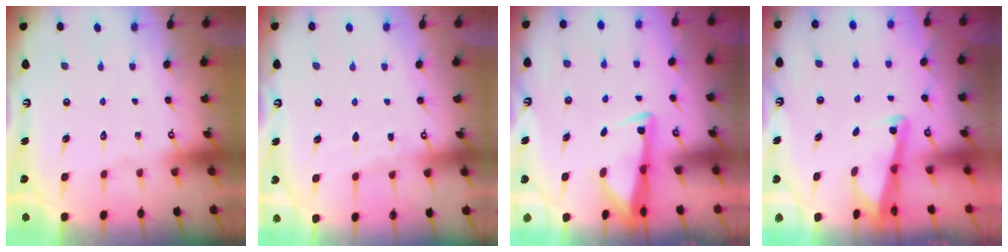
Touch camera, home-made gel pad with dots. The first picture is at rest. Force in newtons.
{"total": 2.8, "press": 2.8, "slide": 0.4}
{"total": 3.0, "press": 2.9, "slide": 0.9}
{"total": 2.5, "press": 2.5, "slide": 0.2}